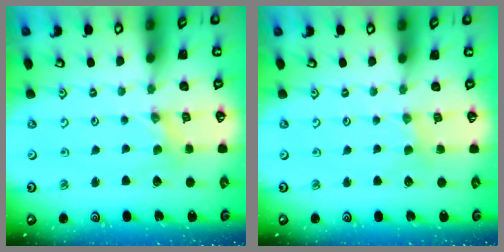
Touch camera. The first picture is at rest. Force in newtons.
{"total": 1.2, "press": 1.2, "slide": 0.2}